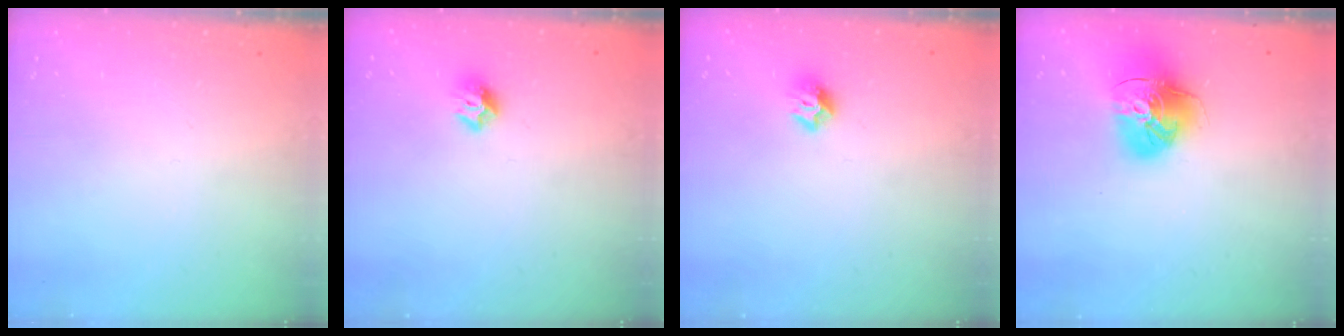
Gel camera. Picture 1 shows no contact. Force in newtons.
{"total": 8.2, "press": 8.1, "slide": 1.0}
{"total": 8.2, "press": 8.1, "slide": 1.0}
{"total": 15.6, "press": 15.5, "slide": 1.7}